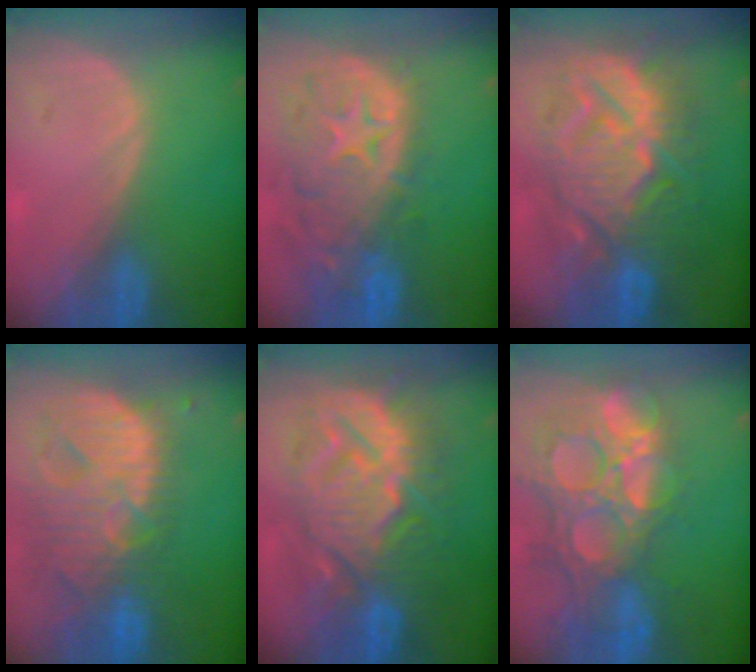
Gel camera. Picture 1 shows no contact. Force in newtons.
{"total": 13.9, "press": 11.4, "slide": 8.1}
{"total": 14.0, "press": 13.9, "slide": 1.4}
{"total": 13.8, "press": 11.7, "slide": 7.4}
{"total": 14.0, "press": 13.9, "slide": 1.4}
{"total": 14.7, "press": 12.1, "slide": 8.3}